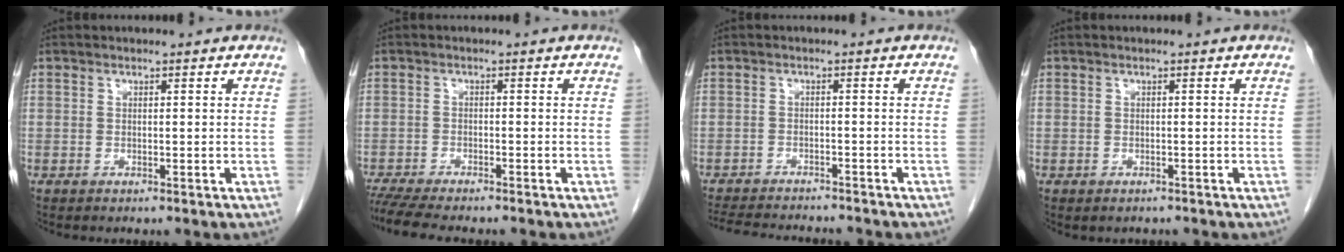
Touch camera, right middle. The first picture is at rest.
{"total": 8.5, "force": [-7.4, 1.0, 4.1], "torque": [-0.063, -0.014, -0.116]}
{"total": 11.9, "force": [-10.9, 1.9, 4.4], "torque": [-0.075, -0.009, -0.149]}
{"total": 0.9, "force": [-0.7, 0.5, 0.2], "torque": [-0.008, 0.000, -0.009]}